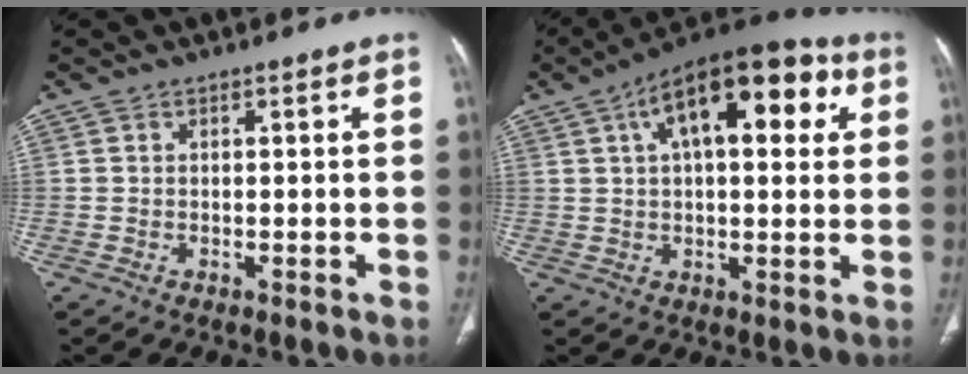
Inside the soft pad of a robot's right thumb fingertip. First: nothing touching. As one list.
[{"total": 19.2, "force": [6.7, 8.8, 15.7], "torque": [-0.211, 0.024, 0.095]}]